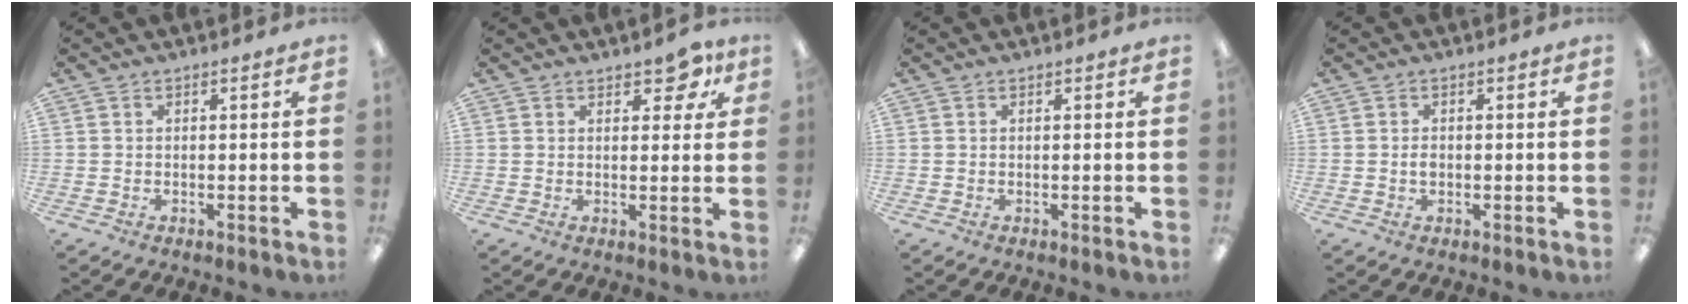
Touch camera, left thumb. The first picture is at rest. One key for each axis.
{"total": 5.8, "fx": 3.4, "fy": 3.2, "fz": 3.4, "tx": -0.026, "ty": -0.009, "tz": 0.054}
{"total": 0.0}
{"total": 1.4, "fx": -0.1, "fy": 1.1, "fz": 0.9, "tx": -0.009, "ty": -0.001, "tz": -0.005}